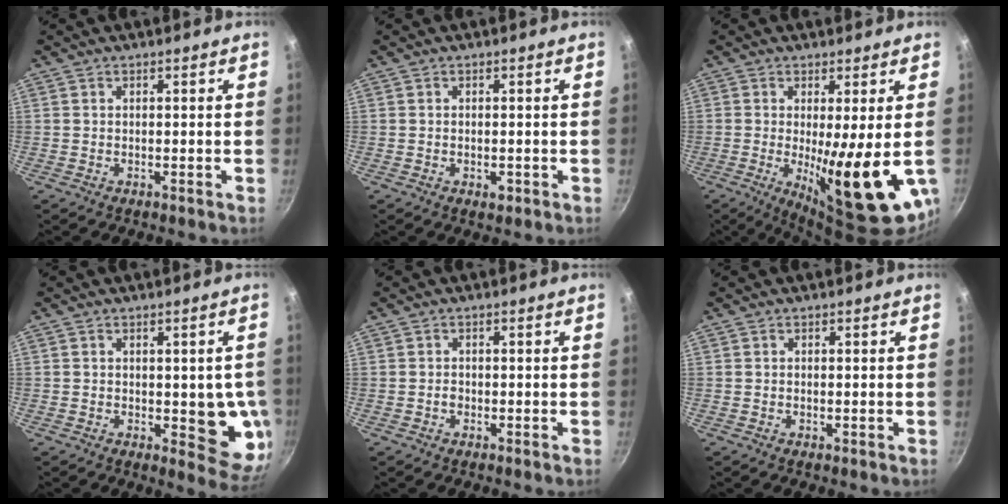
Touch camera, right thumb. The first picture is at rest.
{"total": 1.9, "force": [-0.7, 1.0, 1.4], "torque": [-0.022, 0.000, -0.010]}
{"total": 15.7, "force": [-1.7, 3.1, 15.3], "torque": [-0.222, -0.029, -0.013]}
{"total": 10.0, "force": [-0.9, 4.6, 8.9], "torque": [-0.062, -0.016, -0.010]}
{"total": 0.9, "force": [-0.4, 0.7, 0.4], "torque": [-0.006, 0.005, -0.007]}
{"total": 0.6, "force": [-0.1, 0.2, 0.5], "torque": [-0.009, 0.001, -0.002]}